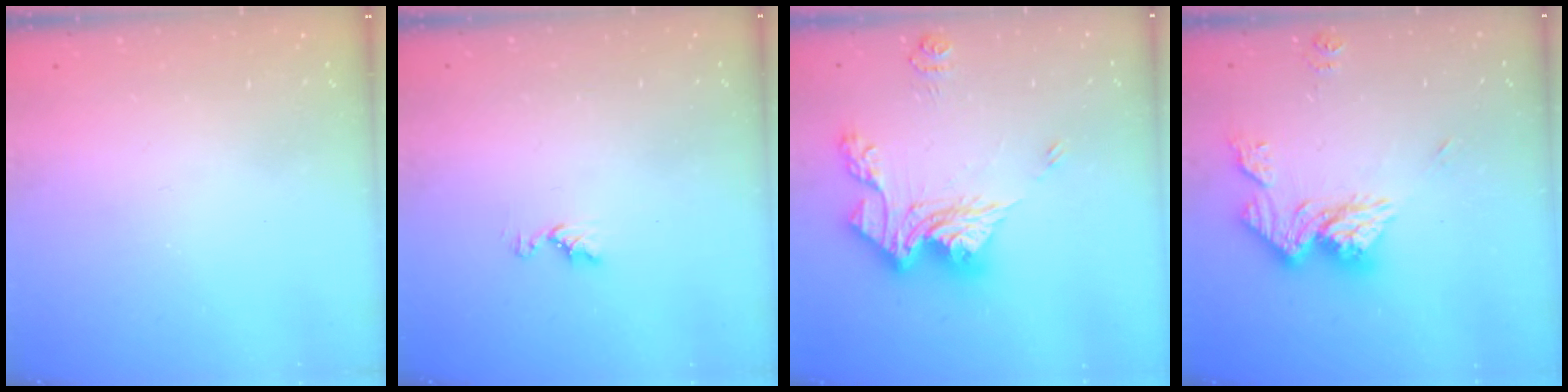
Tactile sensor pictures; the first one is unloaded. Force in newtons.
{"total": 5.1, "press": 5.1, "slide": 0.6}
{"total": 17.0, "press": 16.9, "slide": 1.7}
{"total": 14.8, "press": 14.7, "slide": 1.6}